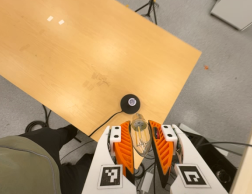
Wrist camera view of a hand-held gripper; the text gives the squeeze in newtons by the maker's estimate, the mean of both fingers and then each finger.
{"total": 21.8, "left": 24.6, "right": 19.0}